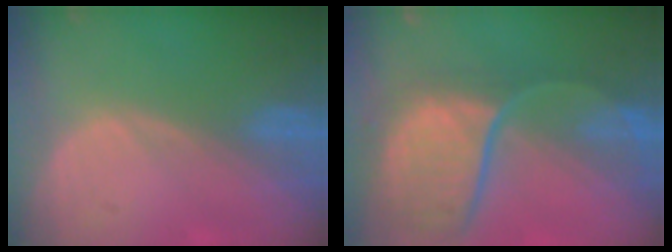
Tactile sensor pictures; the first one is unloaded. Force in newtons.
{"total": 12.0, "press": 9.9, "slide": 6.7}